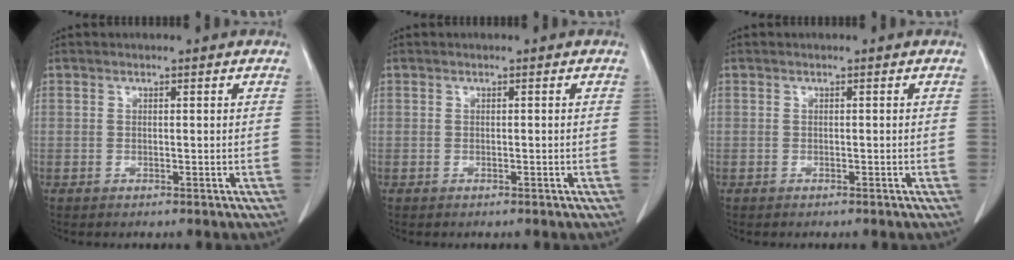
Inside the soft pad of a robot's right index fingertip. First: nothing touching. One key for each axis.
{"total": 0.0}
{"total": 0.0}